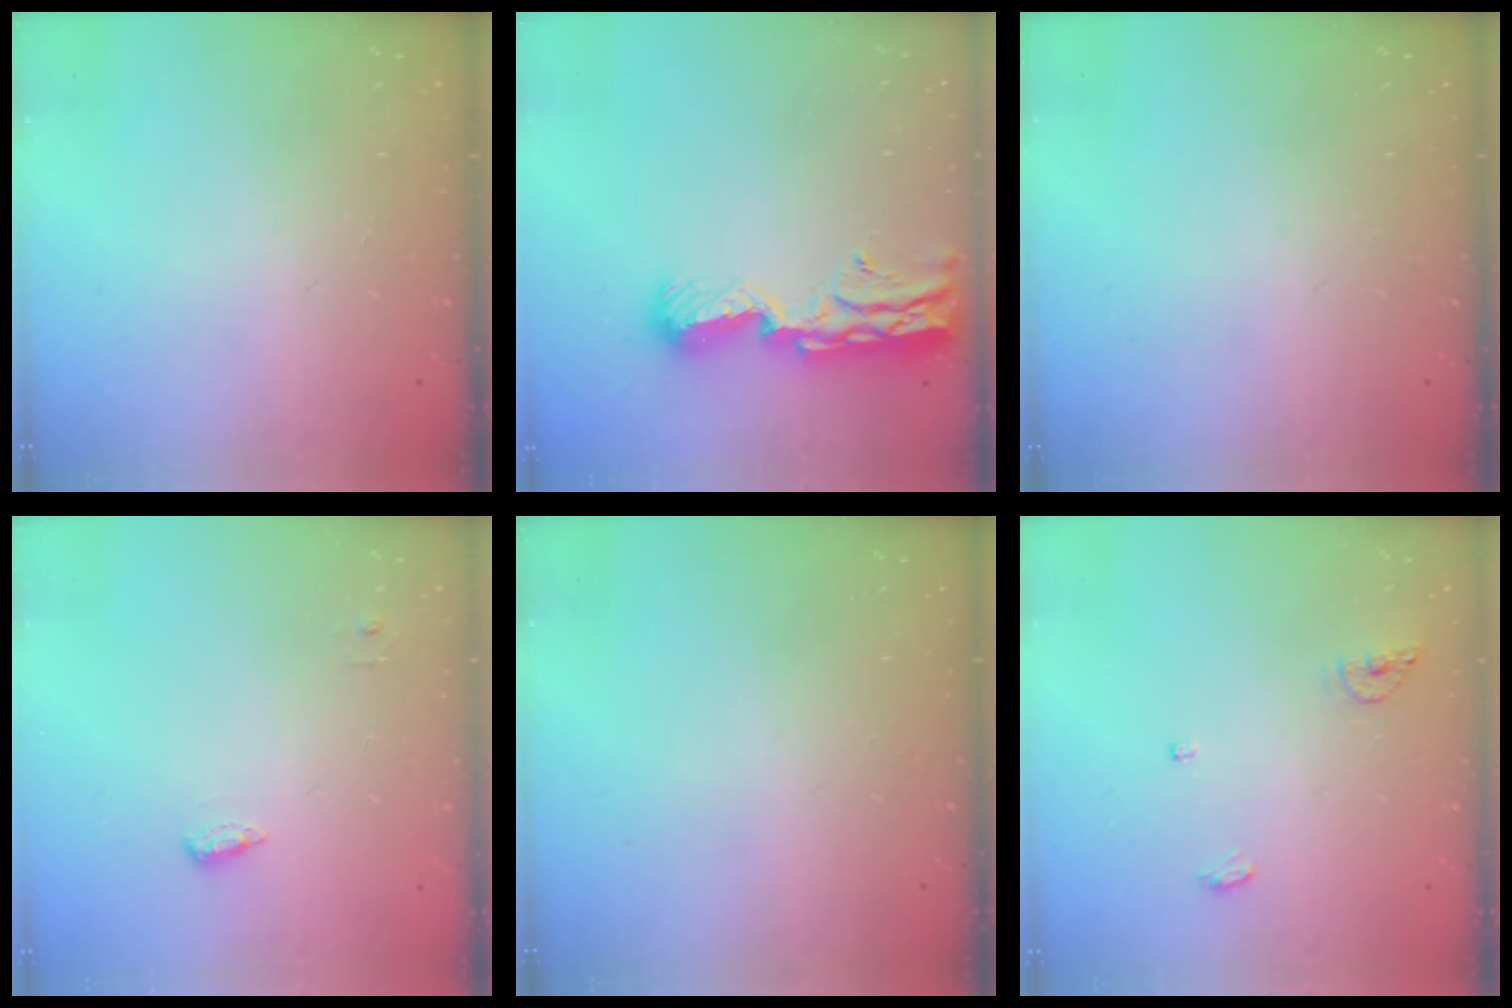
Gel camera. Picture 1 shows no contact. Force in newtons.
{"total": 11.5, "press": 11.4, "slide": 1.6}
{"total": 0.0}
{"total": 4.9, "press": 4.8, "slide": 1.0}
{"total": 0.0}
{"total": 5.9, "press": 5.6, "slide": 1.7}